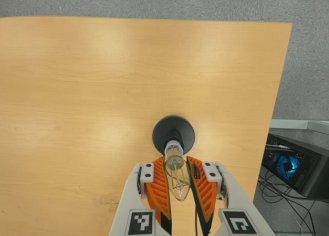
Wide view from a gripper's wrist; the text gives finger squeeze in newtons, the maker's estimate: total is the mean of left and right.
{"total": 19.0, "left": 20.9, "right": 17.1}